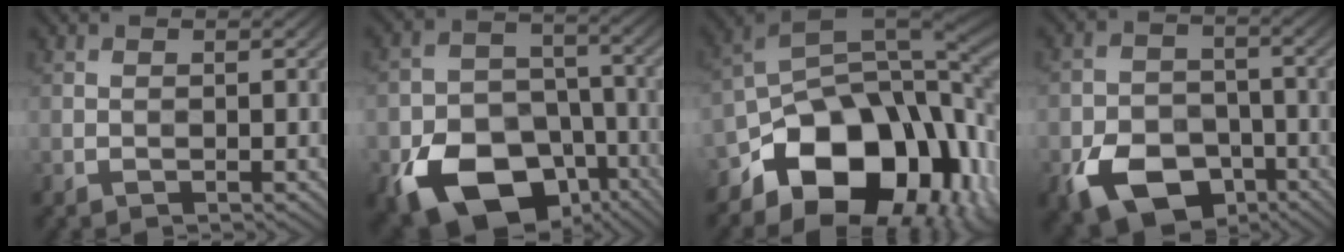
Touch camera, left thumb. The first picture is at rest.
{"total": 15.8, "force": [-8.4, 10.3, 8.6], "torque": [-0.176, -0.049, -0.137]}
{"total": 16.6, "force": [-6.9, 10.8, 10.7], "torque": [-0.165, -0.015, -0.130]}
{"total": 11.1, "force": [-5.9, 7.3, 6.0], "torque": [-0.124, -0.027, -0.105]}